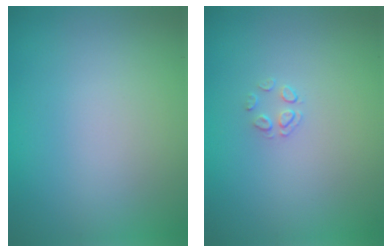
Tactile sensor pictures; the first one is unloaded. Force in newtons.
{"total": 1.1, "press": 0.5, "slide": 1.0}